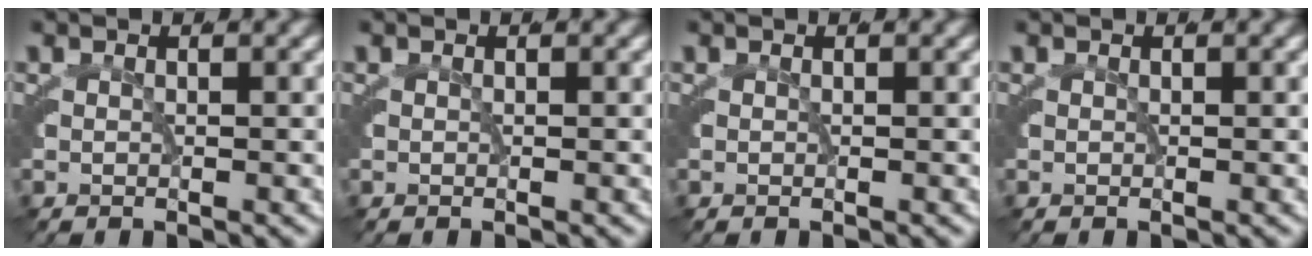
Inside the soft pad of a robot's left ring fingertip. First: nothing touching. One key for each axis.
{"total": 0.0}
{"total": 0.0}
{"total": 0.0}